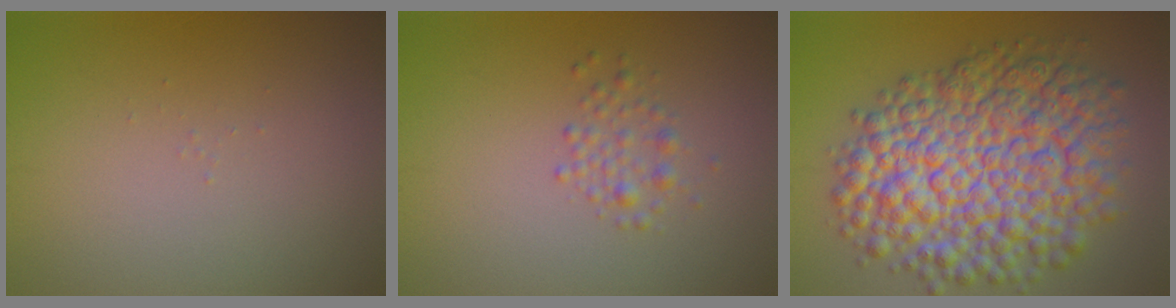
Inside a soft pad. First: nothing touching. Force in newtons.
{"total": 2.2, "press": 2.2, "slide": 0.0}
{"total": 12.4, "press": 12.4, "slide": 0.4}